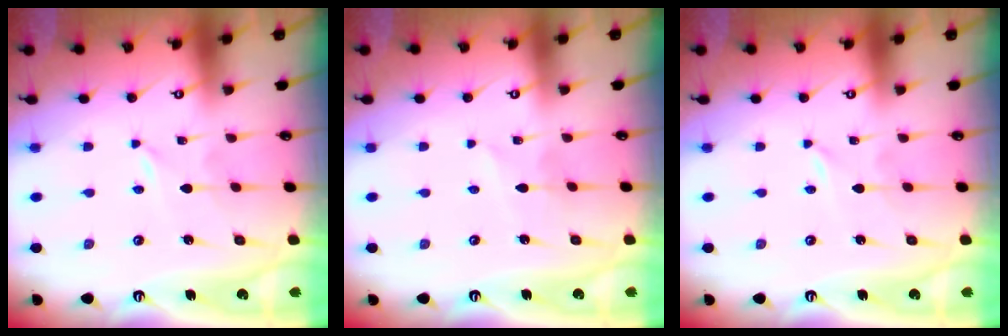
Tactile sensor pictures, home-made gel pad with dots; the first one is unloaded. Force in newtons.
{"total": 3.9, "press": 3.9, "slide": 0.3}
{"total": 0.0}